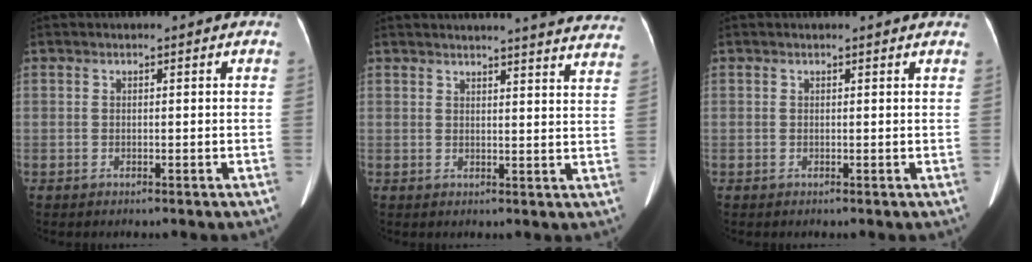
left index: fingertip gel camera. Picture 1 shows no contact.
{"total": 18.5, "force": [17.5, 1.0, 5.7], "torque": [-0.062, -0.057, 0.184]}
{"total": 1.8, "force": [1.8, 0.3, 0.4], "torque": [-0.014, 0.007, 0.011]}